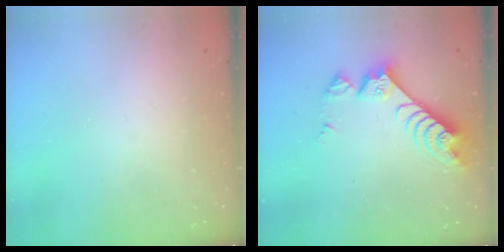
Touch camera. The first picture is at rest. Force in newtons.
{"total": 10.2, "press": 10.1, "slide": 1.0}